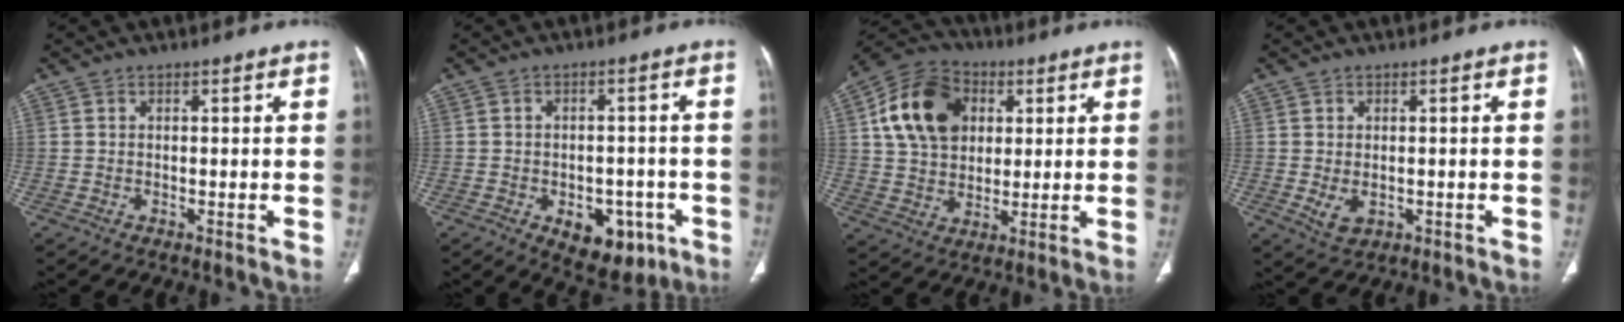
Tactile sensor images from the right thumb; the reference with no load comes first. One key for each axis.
{"total": 10.0, "fx": -4.4, "fy": 6.2, "fz": 6.6, "tx": -0.053, "ty": 0.020, "tz": -0.045}
{"total": 15.9, "fx": 4.5, "fy": 11.7, "fz": 9.8, "tx": -0.157, "ty": 0.006, "tz": 0.076}
{"total": 3.1, "fx": -0.6, "fy": 2.1, "fz": 2.3, "tx": -0.038, "ty": -0.005, "tz": 0.003}